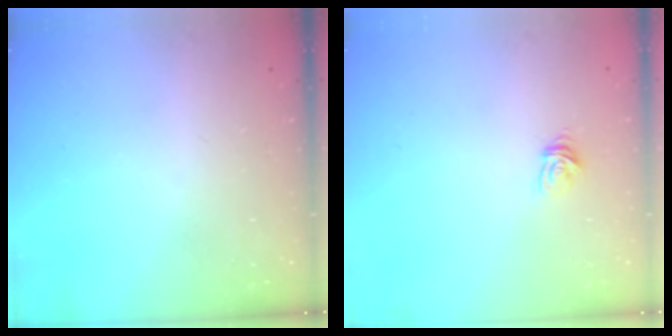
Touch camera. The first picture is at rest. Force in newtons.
{"total": 4.9, "press": 4.9, "slide": 0.3}